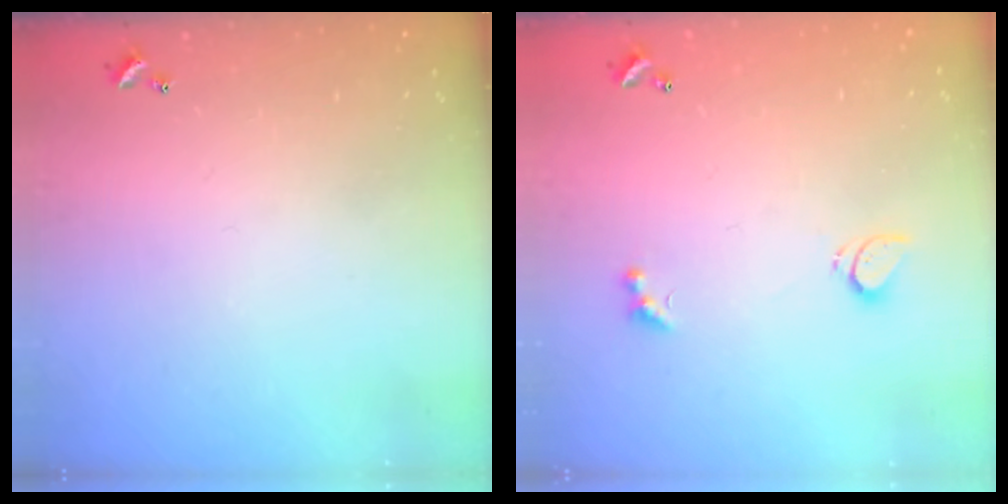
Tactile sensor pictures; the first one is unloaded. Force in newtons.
{"total": 2.2, "press": 2.1, "slide": 0.6}